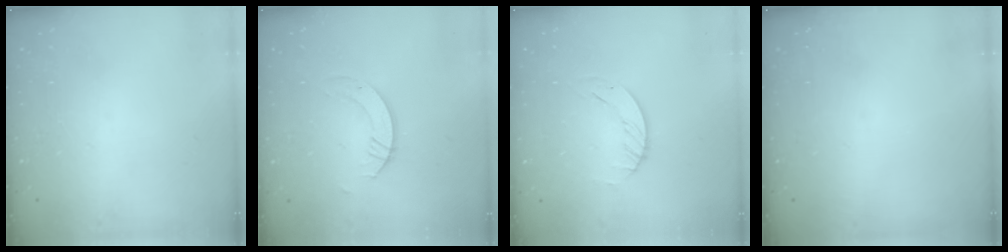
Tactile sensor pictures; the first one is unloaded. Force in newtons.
{"total": 3.9, "press": 3.9, "slide": 0.3}
{"total": 2.3, "press": 2.3, "slide": 0.3}
{"total": 0.0}